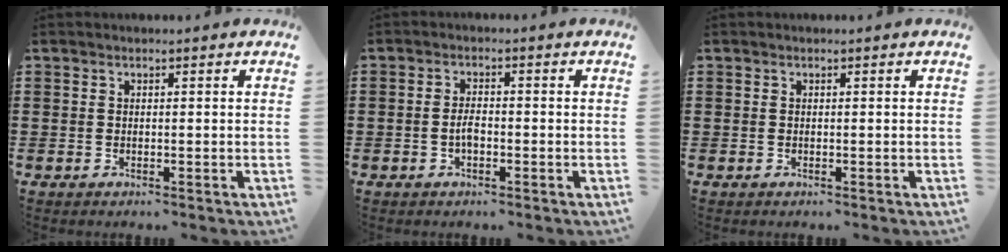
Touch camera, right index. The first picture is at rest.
{"total": 2.4, "force": [-0.6, 1.0, 2.1], "torque": [-0.049, 0.001, -0.015]}
{"total": 0.0}